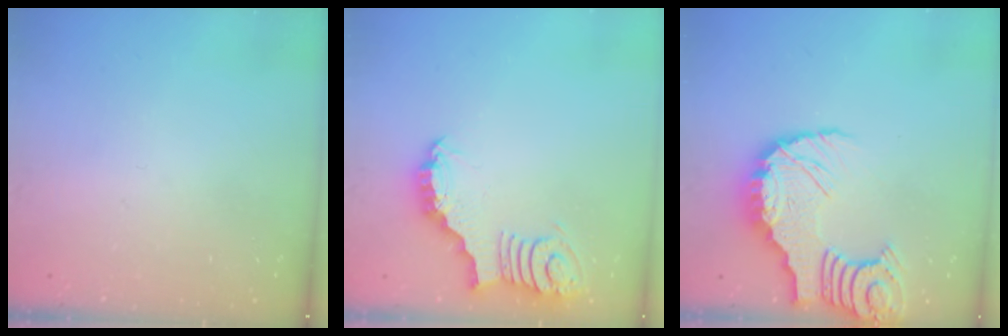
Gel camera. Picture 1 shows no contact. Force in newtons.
{"total": 3.0, "press": 3.0, "slide": 0.3}
{"total": 12.8, "press": 12.7, "slide": 1.5}